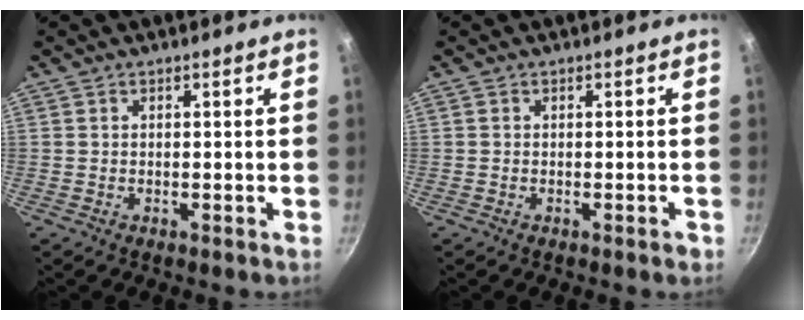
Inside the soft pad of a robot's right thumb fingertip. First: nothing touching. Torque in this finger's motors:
{"motor_torque": [-0.38, 0.44, -0.01, 0.32, 0.00]}